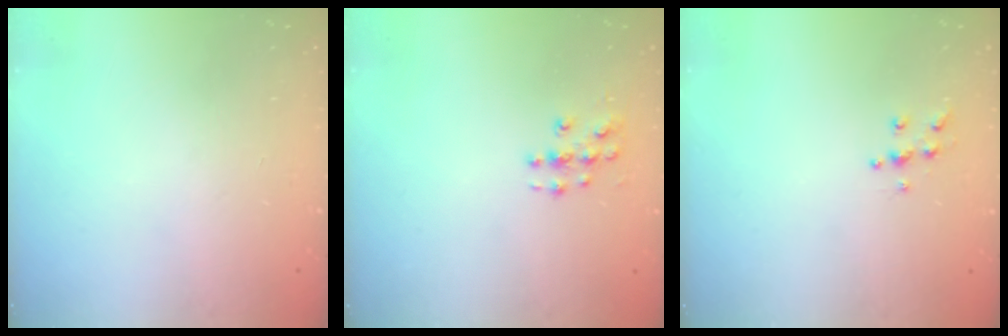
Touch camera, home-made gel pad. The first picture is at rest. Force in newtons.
{"total": 3.9, "press": 3.9, "slide": 0.2}
{"total": 5.9, "press": 5.9, "slide": 0.5}